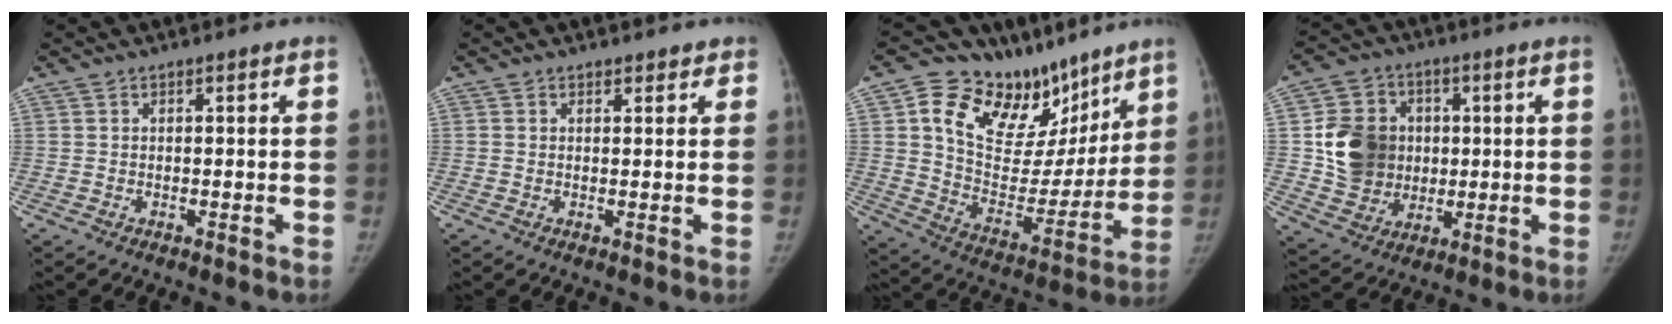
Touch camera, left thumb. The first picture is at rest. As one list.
[{"total": 1.5, "force": [1.1, 1.0, 0.1], "torque": [0.018, -0.004, 0.007]}, {"total": 25.0, "force": [14.7, 13.9, 14.6], "torque": [-0.175, -0.051, 0.242]}, {"total": 13.7, "force": [1.1, 11.9, 6.8], "torque": [-0.086, 0.000, 0.029]}]